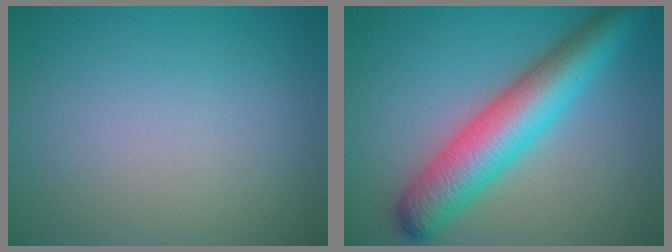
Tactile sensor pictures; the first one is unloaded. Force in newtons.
{"total": 7.9, "press": 7.9, "slide": 0.2}